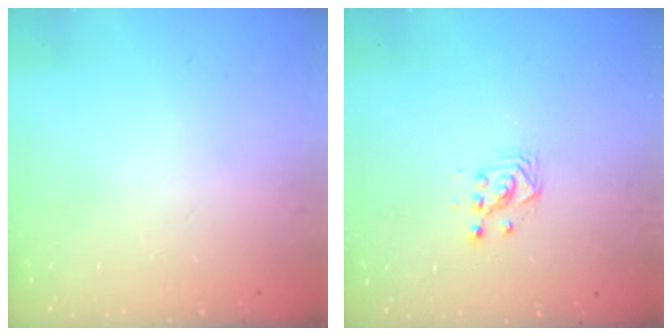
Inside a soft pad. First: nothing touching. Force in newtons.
{"total": 3.0, "press": 3.0, "slide": 0.2}